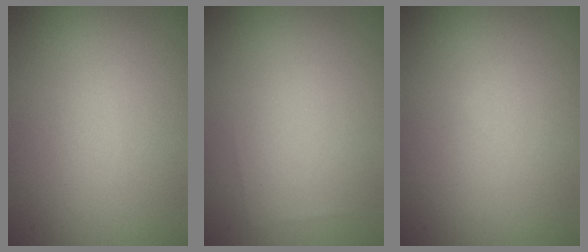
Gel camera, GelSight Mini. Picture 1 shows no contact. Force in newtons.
{"total": 0.0}
{"total": 0.0}